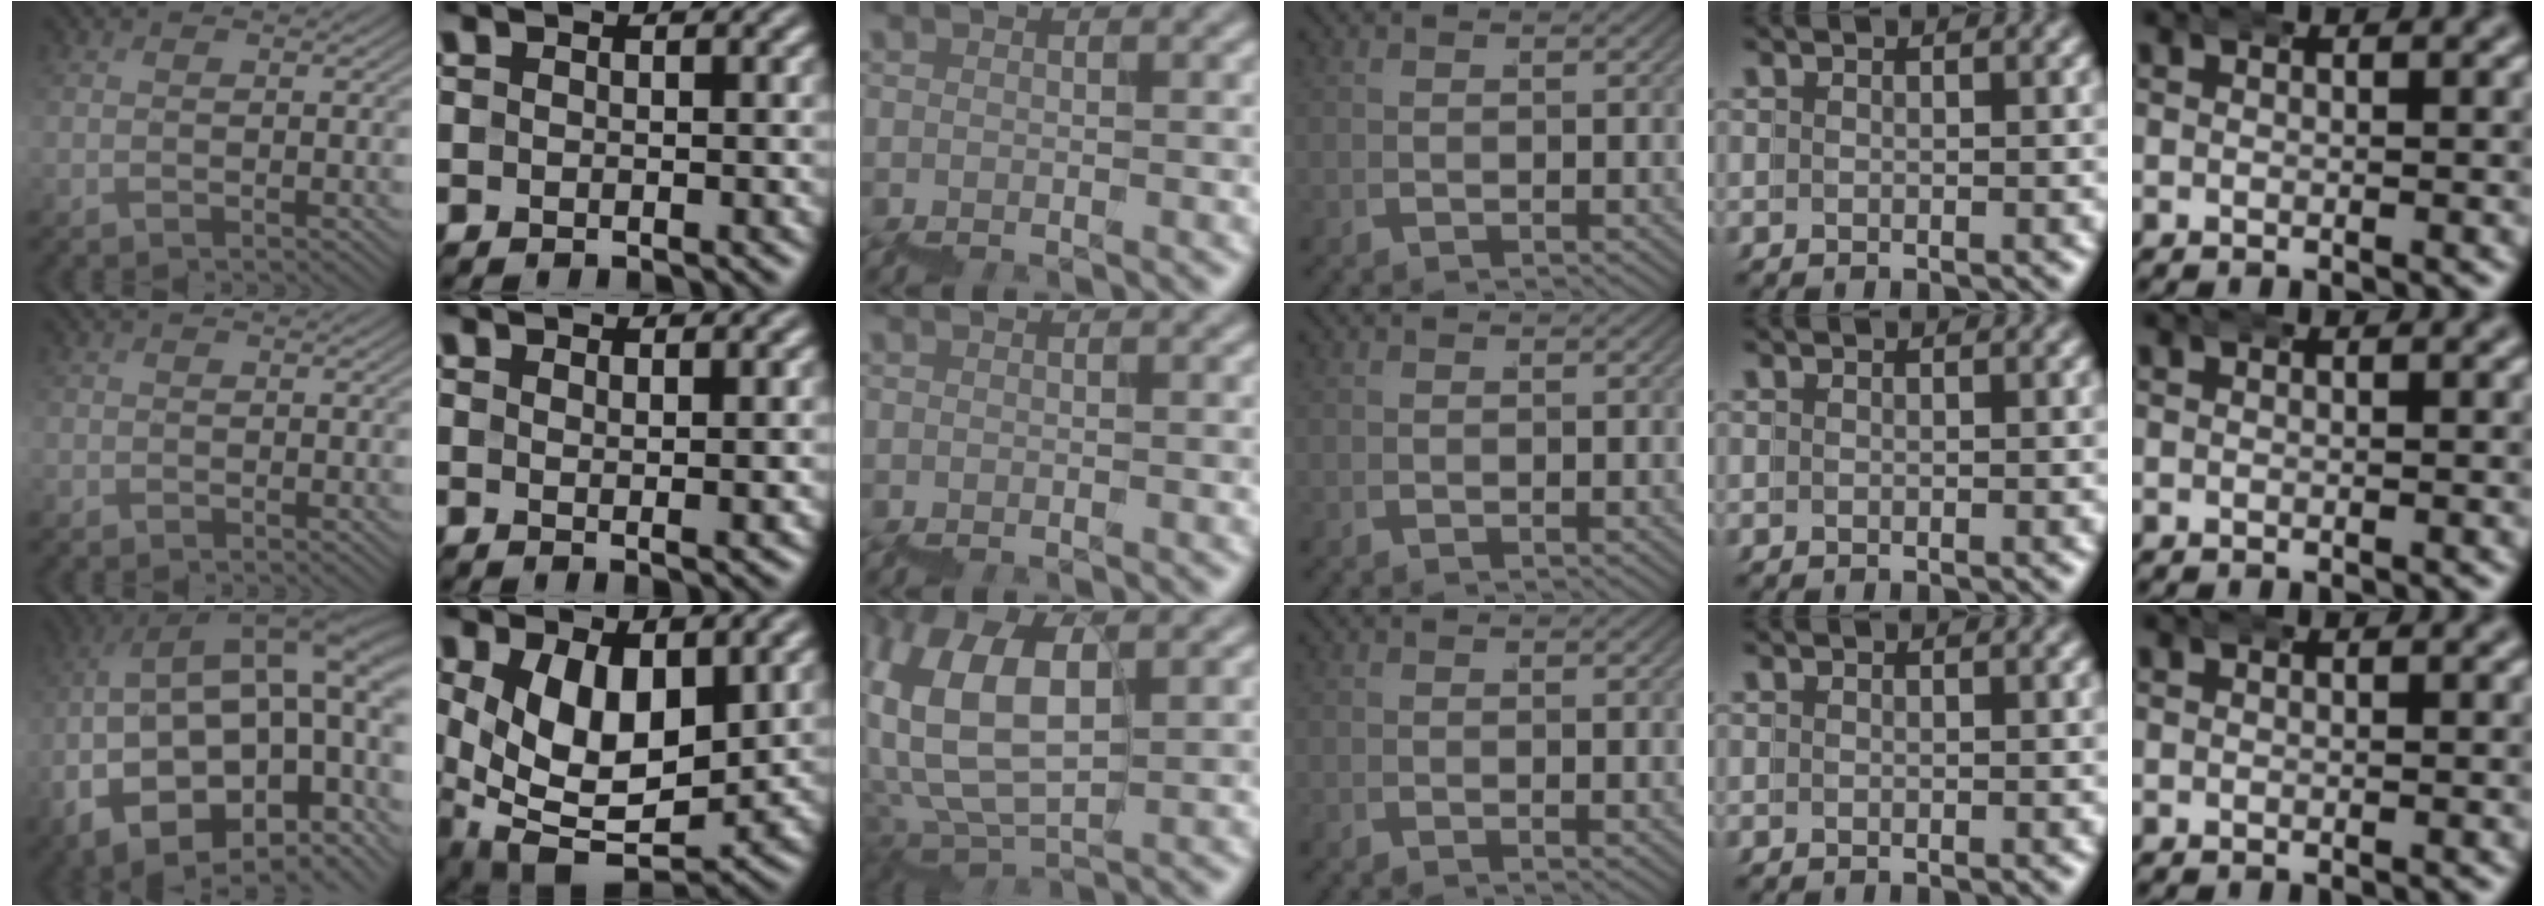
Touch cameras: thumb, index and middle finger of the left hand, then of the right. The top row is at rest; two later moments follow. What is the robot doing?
{"motion": "wrap", "object": "bandana"}